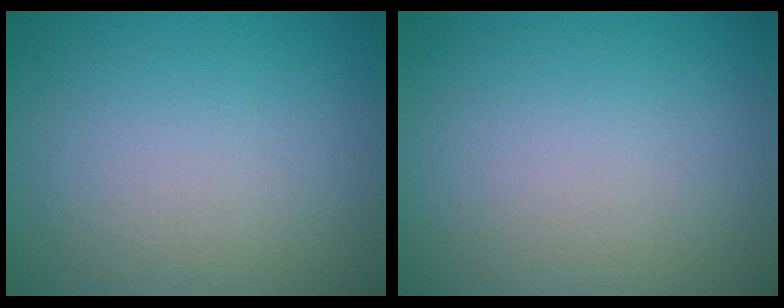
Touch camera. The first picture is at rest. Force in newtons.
{"total": 0.0}